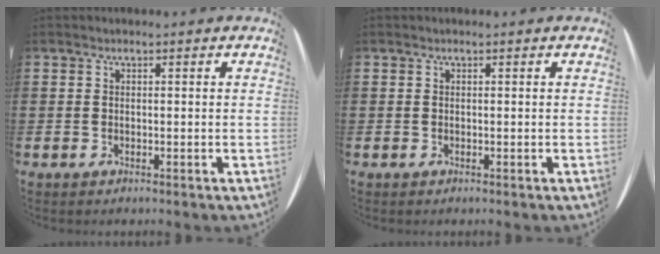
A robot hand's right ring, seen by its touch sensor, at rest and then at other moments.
{"total": 0.0}